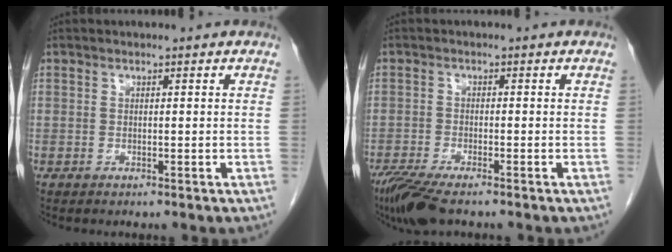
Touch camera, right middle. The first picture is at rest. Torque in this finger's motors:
{"motor_torque": [0.76, -0.59, 0.17, 0.07]}